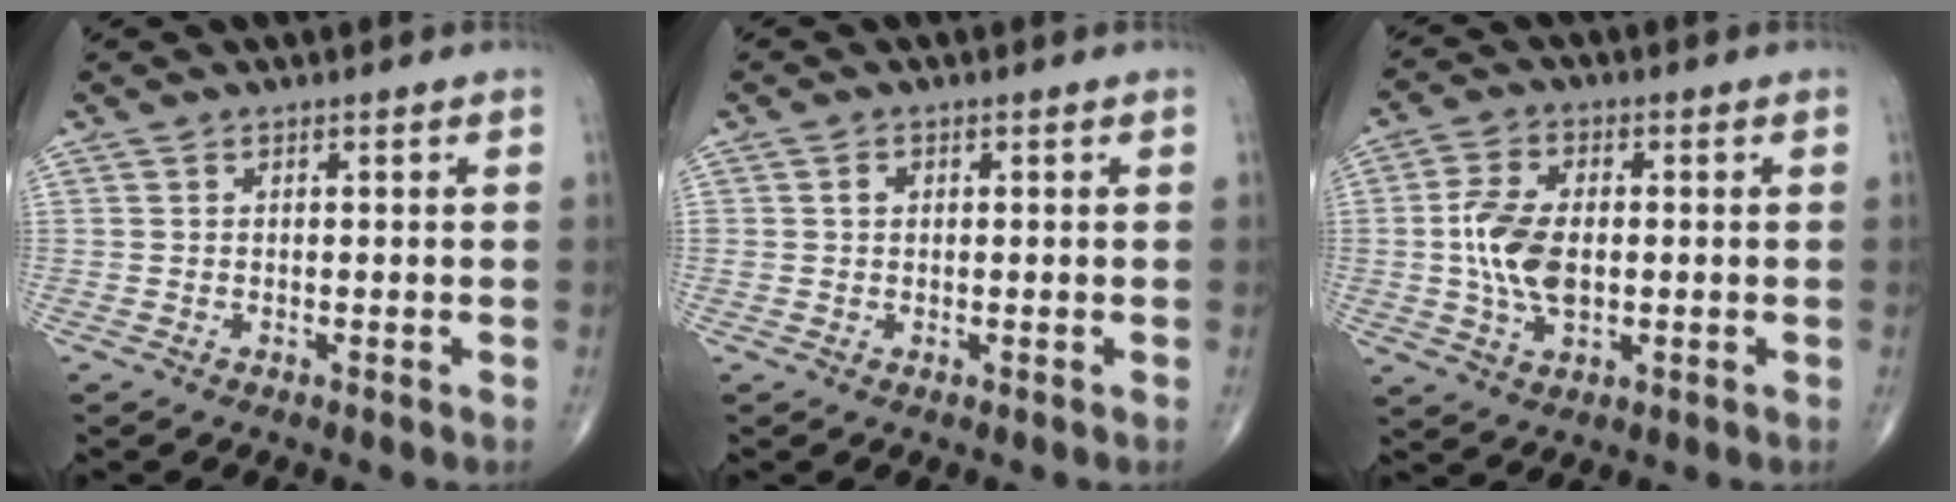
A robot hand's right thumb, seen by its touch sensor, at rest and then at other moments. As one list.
[{"total": 1.5, "force": [0.3, 1.2, 0.7], "torque": [-0.010, 0.003, 0.006]}, {"total": 9.8, "force": [-0.3, 5.6, 8.0], "torque": [-0.157, 0.003, -0.005]}]